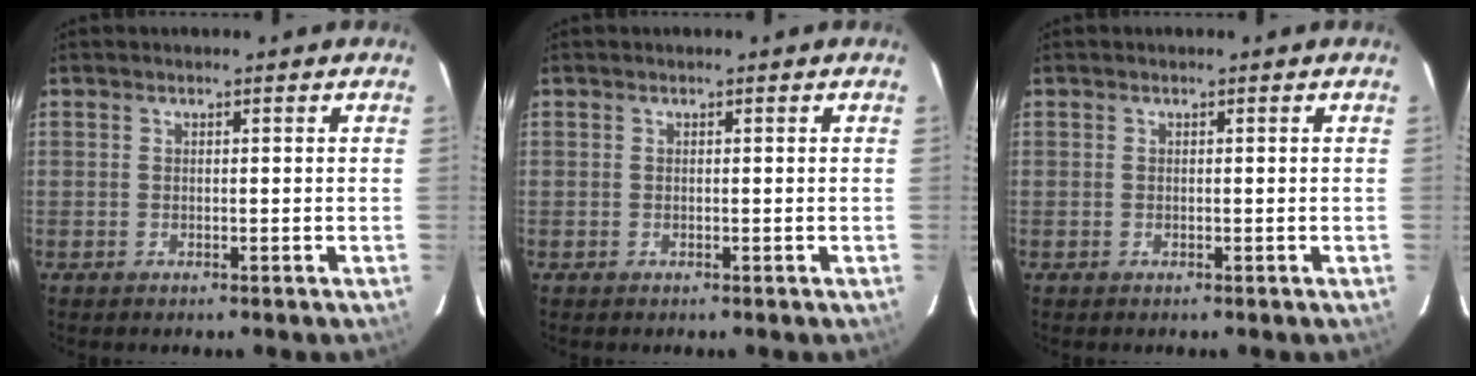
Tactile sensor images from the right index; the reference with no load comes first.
{"total": 0.0}
{"total": 0.0}